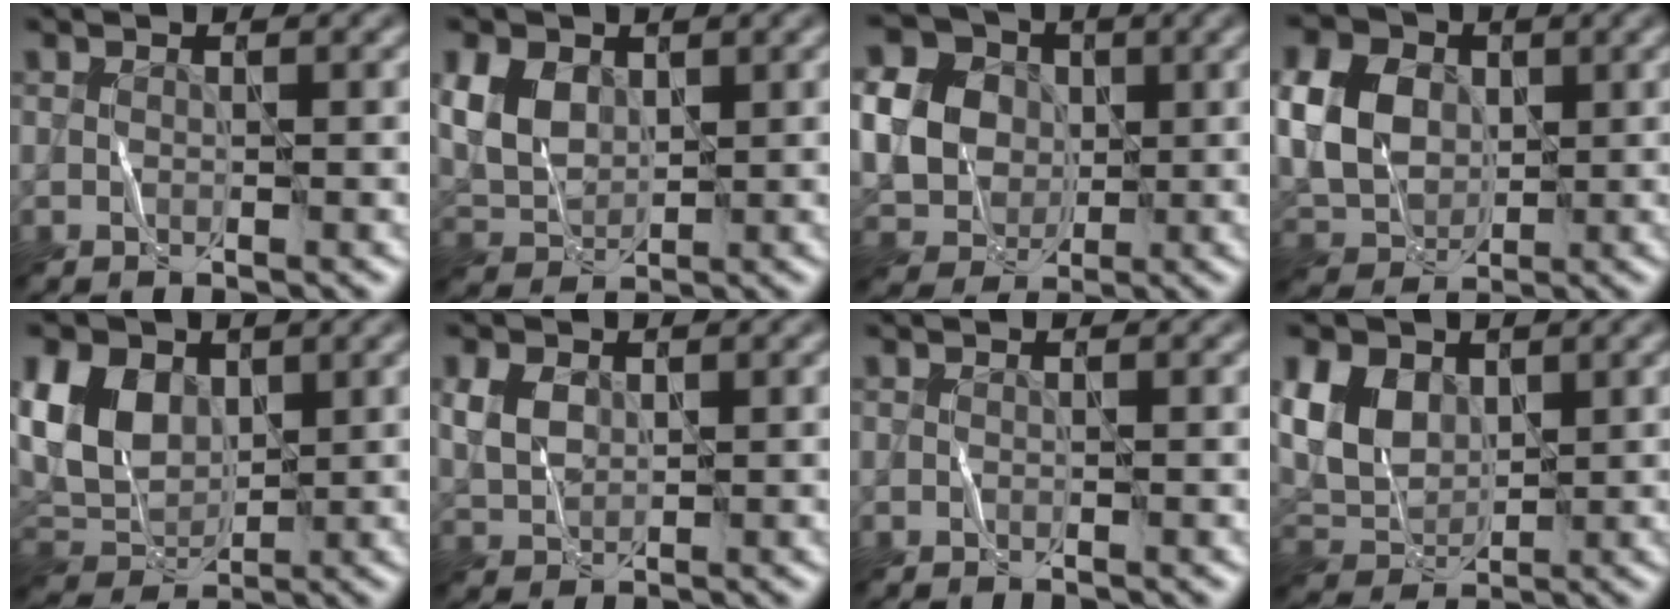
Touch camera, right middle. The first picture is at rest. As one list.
[{"total": 4.0, "force": [1.6, 3.0, 2.1], "torque": [-0.062, 0.005, 0.033]}, {"total": 5.7, "force": [0.9, 5.2, 2.2], "torque": [-0.075, 0.009, 0.014]}, {"total": 6.9, "force": [1.3, 5.5, 3.9], "torque": [-0.115, 0.012, 0.020]}, {"total": 6.2, "force": [2.2, 4.6, 3.4], "torque": [-0.095, 0.005, 0.042]}, {"total": 2.4, "force": [1.1, 1.8, 1.1], "torque": [-0.041, 0.004, 0.027]}, {"total": 0.0}, {"total": 4.8, "force": [1.9, 3.6, 2.6], "torque": [-0.071, 0.005, 0.039]}]